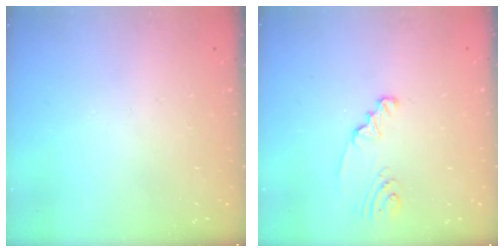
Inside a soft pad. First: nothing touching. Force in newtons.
{"total": 2.3, "press": 2.3, "slide": 0.2}